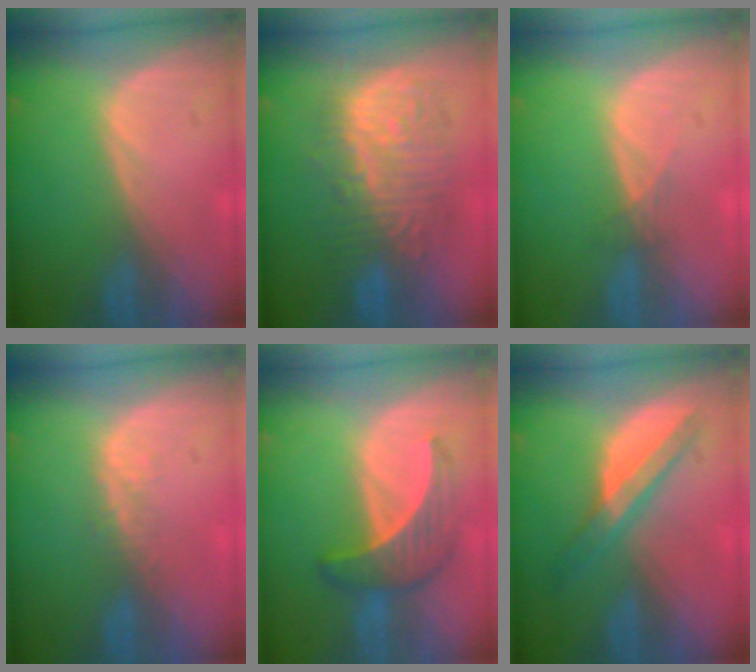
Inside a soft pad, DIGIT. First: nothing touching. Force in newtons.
{"total": 10.3, "press": 10.3, "slide": 0.5}
{"total": 1.1, "press": 1.1, "slide": 0.2}
{"total": 2.2, "press": 1.6, "slide": 1.5}
{"total": 6.3, "press": 6.1, "slide": 1.9}
{"total": 5.4, "press": 5.3, "slide": 1.3}